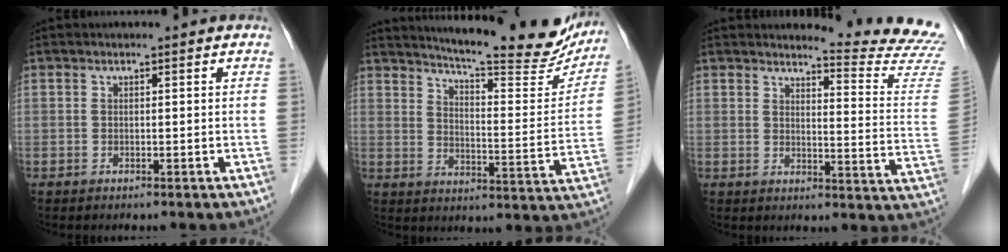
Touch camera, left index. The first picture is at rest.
{"total": 23.4, "force": [20.9, 2.9, 10.1], "torque": [-0.143, -0.058, 0.260]}
{"total": 13.4, "force": [13.2, -1.8, 1.3], "torque": [-0.012, -0.137, 0.132]}